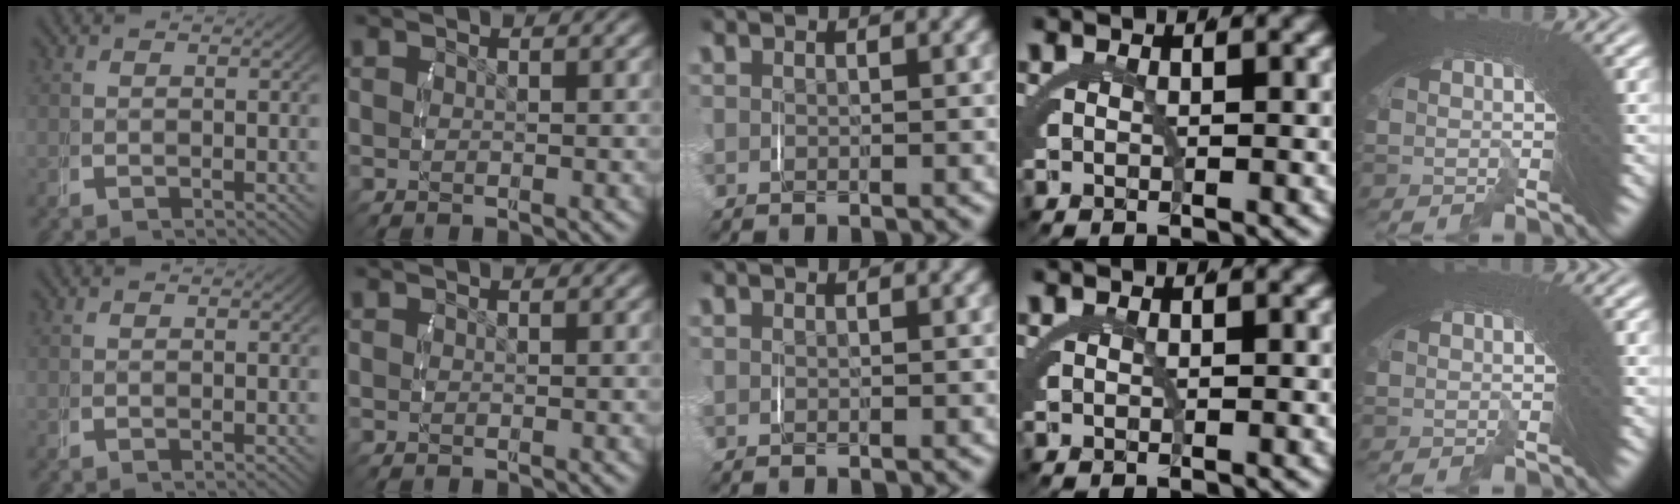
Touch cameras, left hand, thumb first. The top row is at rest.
{}